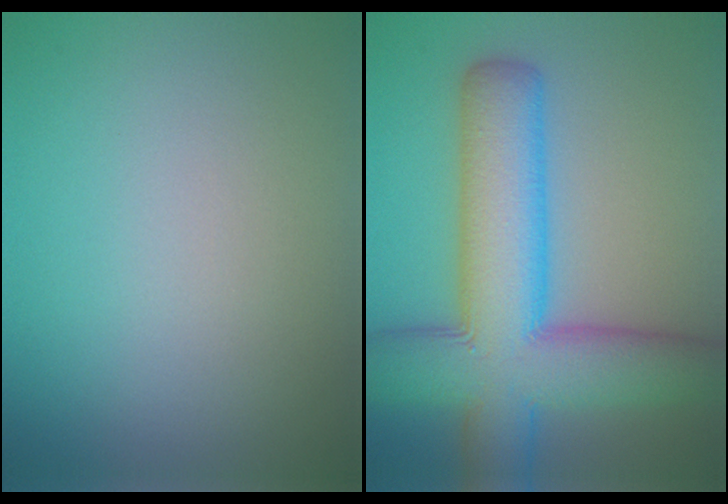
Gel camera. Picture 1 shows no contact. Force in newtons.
{"total": 11.0, "press": 11.0, "slide": 0.5}